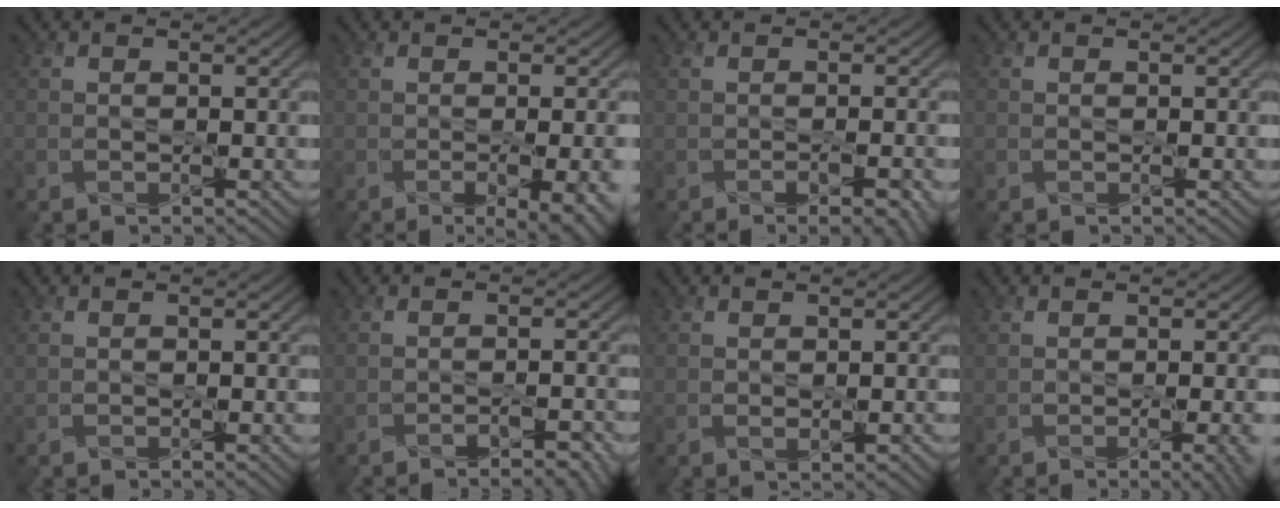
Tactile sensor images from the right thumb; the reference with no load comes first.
{"total": 7.3, "force": [-2.8, 2.7, 6.2], "torque": [-0.073, -0.016, -0.011]}
{"total": 4.4, "force": [-2.2, 1.2, 3.6], "torque": [-0.044, 0.000, -0.019]}
{"total": 0.0}
{"total": 0.7, "force": [0.3, 0.3, 0.5], "torque": [-0.015, 0.001, 0.010]}
{"total": 2.7, "force": [-1.7, 0.6, 2.0], "torque": [-0.031, 0.000, -0.021]}
{"total": 1.4, "force": [0.2, 0.7, 1.2], "torque": [-0.025, -0.006, 0.011]}
{"total": 3.6, "force": [-0.6, 1.0, 3.3], "torque": [-0.046, -0.004, -0.002]}